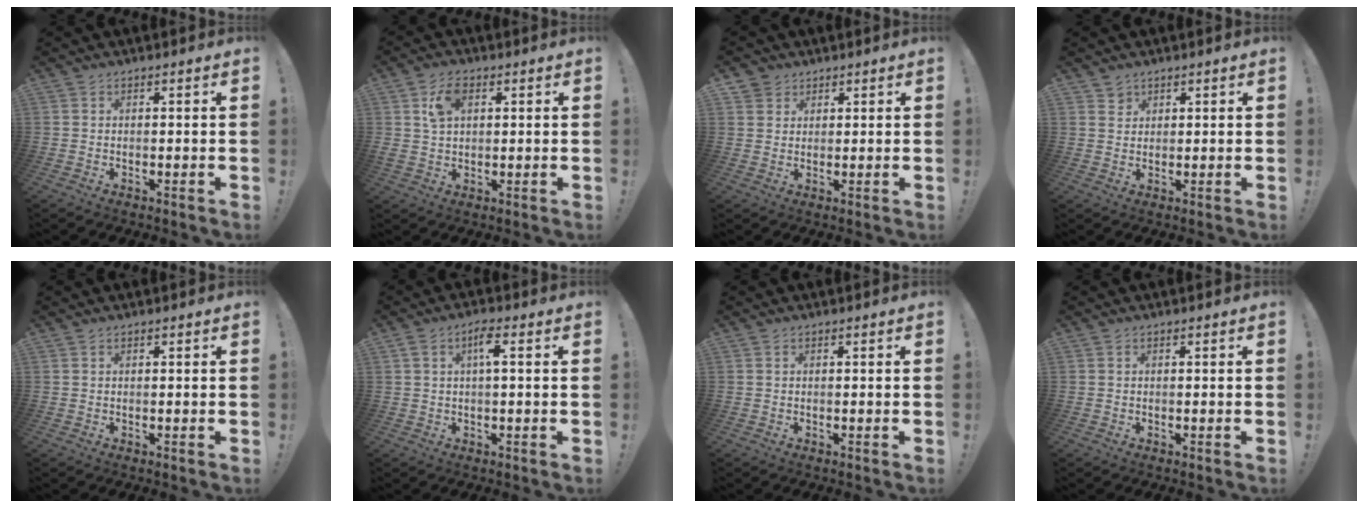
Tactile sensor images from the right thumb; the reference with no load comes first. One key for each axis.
{"total": 6.8, "fx": 2.5, "fy": 4.2, "fz": 4.7, "tx": -0.086, "ty": 0.005, "tz": 0.049}
{"total": 3.2, "fx": 2.0, "fy": 2.5, "fz": 0.2, "tx": -0.001, "ty": -0.010, "tz": 0.037}
{"total": 2.2, "fx": 1.6, "fy": 1.4, "fz": 0.2, "tx": 0.012, "ty": -0.015, "tz": 0.026}
{"total": 0.0}
{"total": 4.5, "fx": 1.4, "fy": 1.0, "fz": 4.2, "tx": -0.075, "ty": 0.005, "tz": 0.017}
{"total": 0.0}
{"total": 0.0}